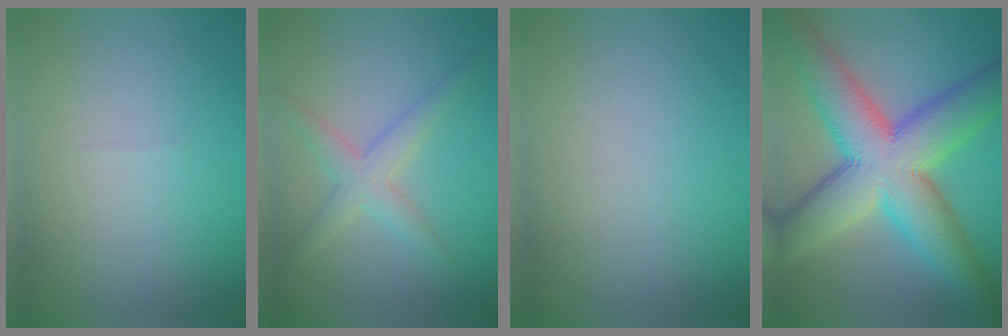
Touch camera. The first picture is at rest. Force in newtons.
{"total": 2.9, "press": 2.9, "slide": 0.1}
{"total": 0.0}
{"total": 13.2, "press": 13.2, "slide": 0.4}